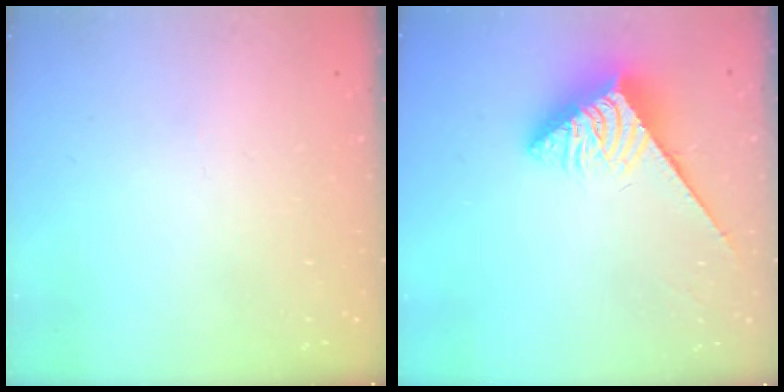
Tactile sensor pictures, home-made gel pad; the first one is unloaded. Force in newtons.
{"total": 3.8, "press": 3.8, "slide": 0.6}